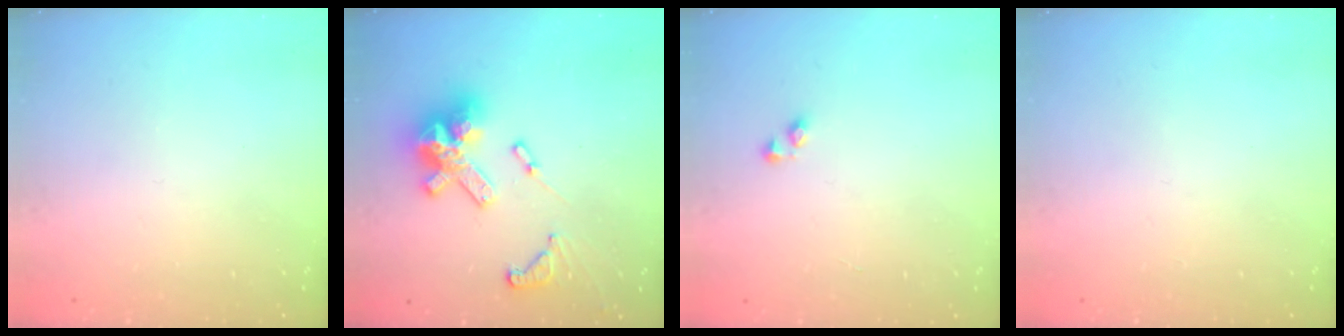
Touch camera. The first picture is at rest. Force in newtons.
{"total": 17.1, "press": 17.0, "slide": 1.0}
{"total": 1.9, "press": 1.9, "slide": 0.3}
{"total": 0.0}